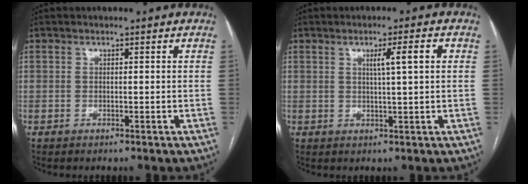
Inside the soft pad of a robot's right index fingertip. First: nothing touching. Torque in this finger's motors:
{"motor_torque": [0.17, 0.14, 0.06, 0.02]}